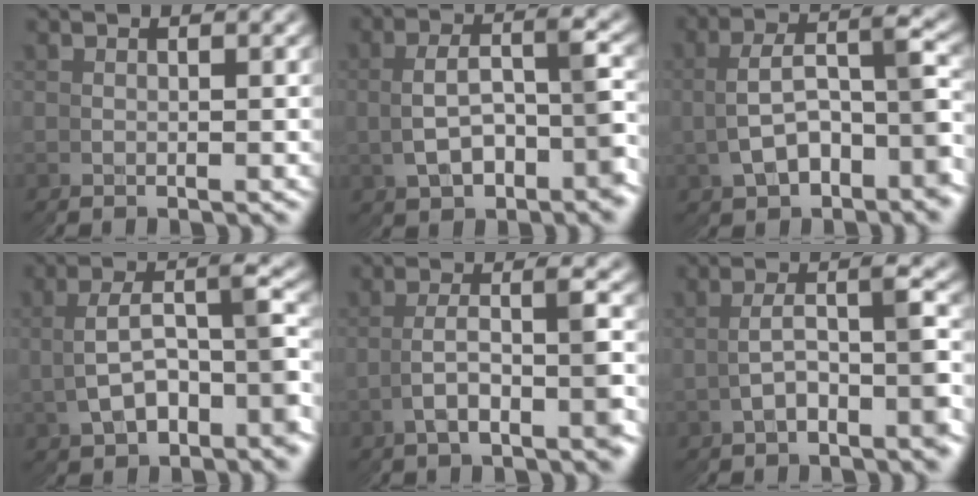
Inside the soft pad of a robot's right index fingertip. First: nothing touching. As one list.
[{"total": 4.7, "force": [-0.5, 2.7, 3.8], "torque": [-0.076, -0.005, 0.002]}, {"total": 6.9, "force": [-1.3, 4.8, 4.9], "torque": [-0.099, -0.013, -0.013]}, {"total": 6.1, "force": [-1.0, 4.0, 4.5], "torque": [-0.091, -0.008, -0.009]}, {"total": 3.6, "force": [-1.0, 1.1, 3.2], "torque": [-0.059, 0.005, -0.015]}, {"total": 3.6, "force": [-1.3, 1.7, 2.9], "torque": [-0.051, 0.008, -0.023]}]